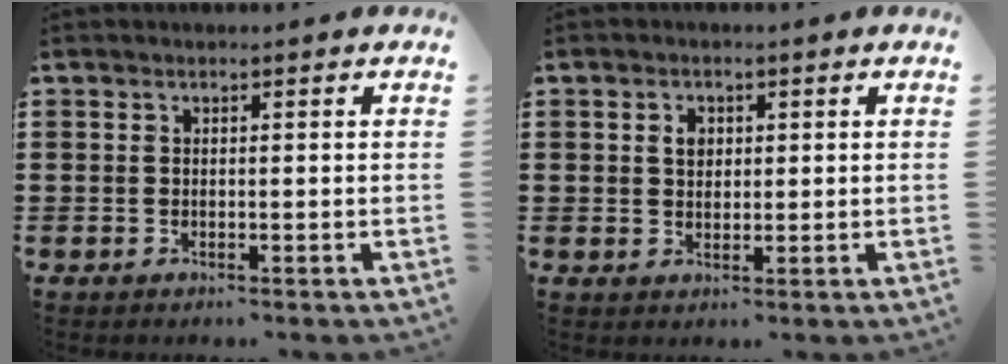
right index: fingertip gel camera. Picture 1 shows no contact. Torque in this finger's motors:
{"motor_torque": [0.14, -0.07, 0.08, 0.06]}